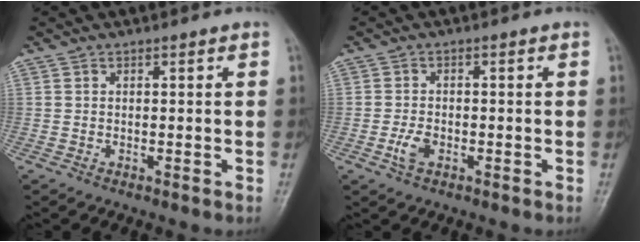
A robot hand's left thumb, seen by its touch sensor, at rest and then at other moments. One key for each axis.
{"total": 3.1, "fx": -1.2, "fy": 1.8, "fz": 2.2, "tx": -0.045, "ty": 0.004, "tz": -0.023}